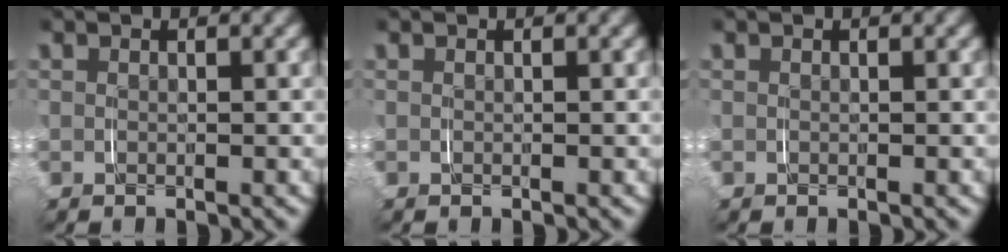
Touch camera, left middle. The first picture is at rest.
{"total": 0.0}
{"total": 0.0}